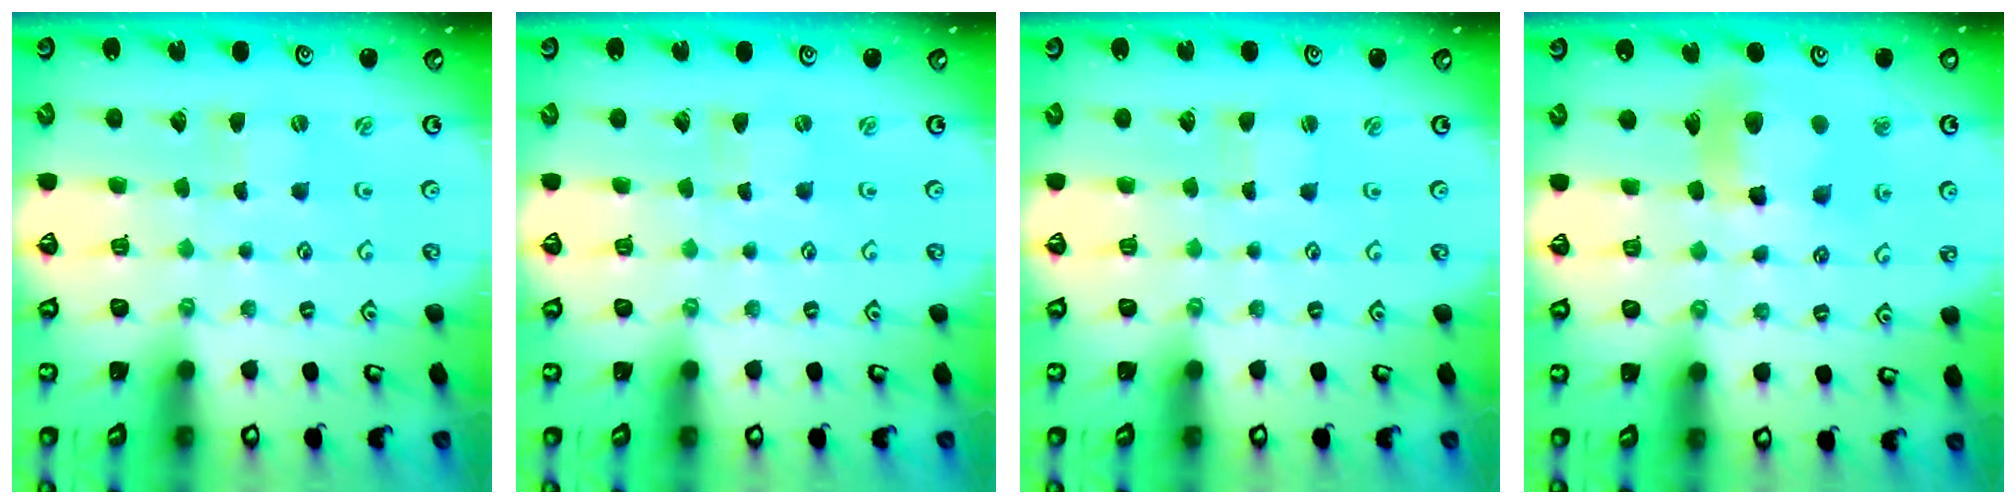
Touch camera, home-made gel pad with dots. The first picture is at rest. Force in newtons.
{"total": 0.0}
{"total": 0.7, "press": 0.7, "slide": 0.1}
{"total": 11.2, "press": 11.1, "slide": 1.5}